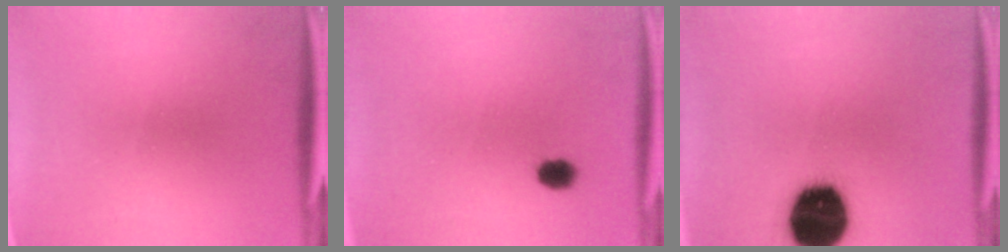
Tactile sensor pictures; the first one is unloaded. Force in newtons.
{"total": 3.4}
{"total": 19.8}